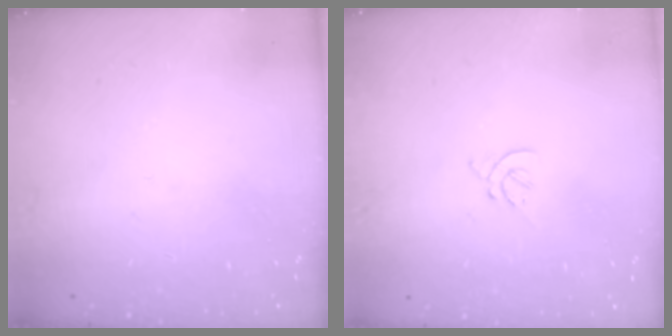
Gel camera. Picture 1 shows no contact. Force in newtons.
{"total": 2.0, "press": 1.9, "slide": 0.5}